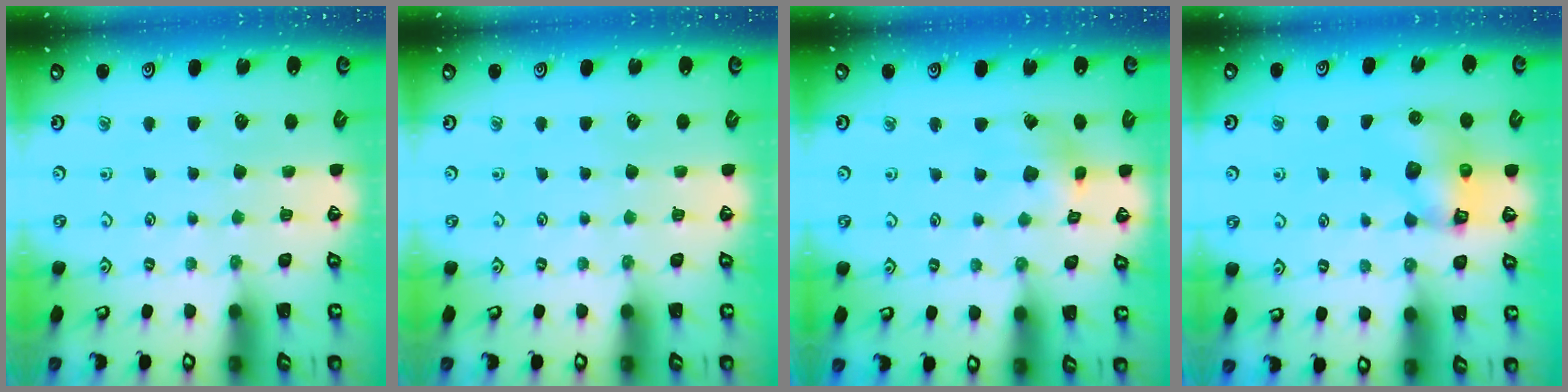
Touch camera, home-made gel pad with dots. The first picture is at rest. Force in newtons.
{"total": 0.0}
{"total": 5.2, "press": 5.1, "slide": 0.6}
{"total": 7.0, "press": 7.0, "slide": 0.1}